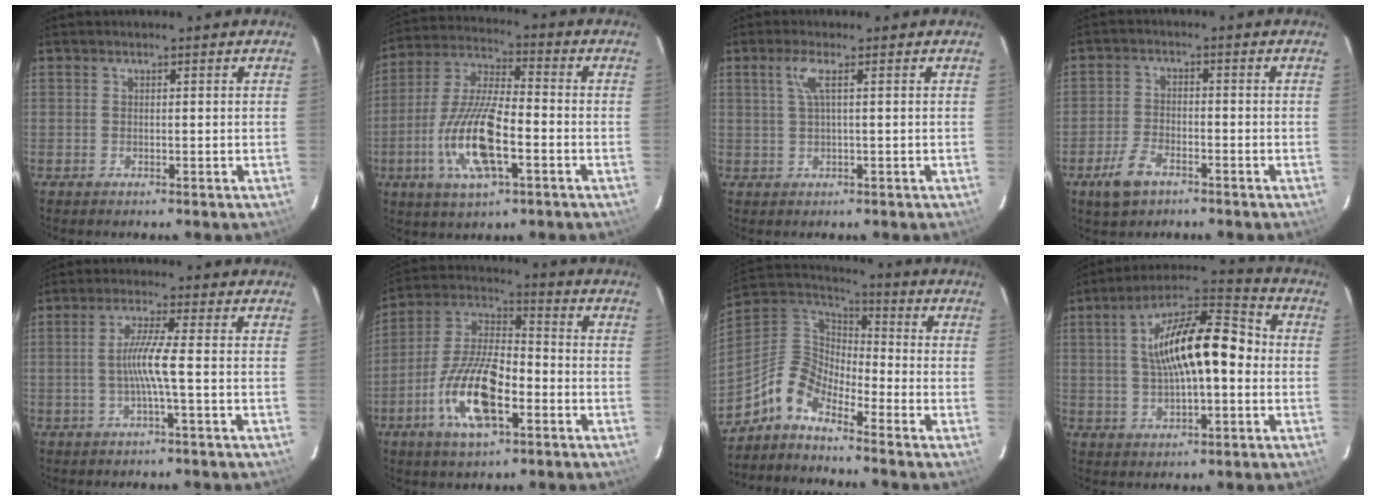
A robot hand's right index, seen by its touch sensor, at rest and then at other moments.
{"total": 15.4, "force": [-5.0, 5.0, 13.7], "torque": [-0.290, -0.009, -0.097]}
{"total": 2.8, "force": [0.9, -0.4, 2.6], "torque": [-0.051, 0.002, 0.020]}
{"total": 6.2, "force": [-4.0, 3.2, 3.6], "torque": [-0.092, -0.003, -0.073]}
{"total": 5.2, "force": [-1.1, -1.1, 5.0], "torque": [-0.107, -0.002, -0.019]}
{"total": 15.7, "force": [-6.2, 6.1, 13.1], "torque": [-0.274, -0.003, -0.120]}
{"total": 9.3, "force": [-7.2, 3.9, 4.4], "torque": [-0.102, 0.026, -0.161]}
{"total": 16.2, "force": [0.8, 6.0, 15.1], "torque": [-0.258, 0.030, 0.009]}